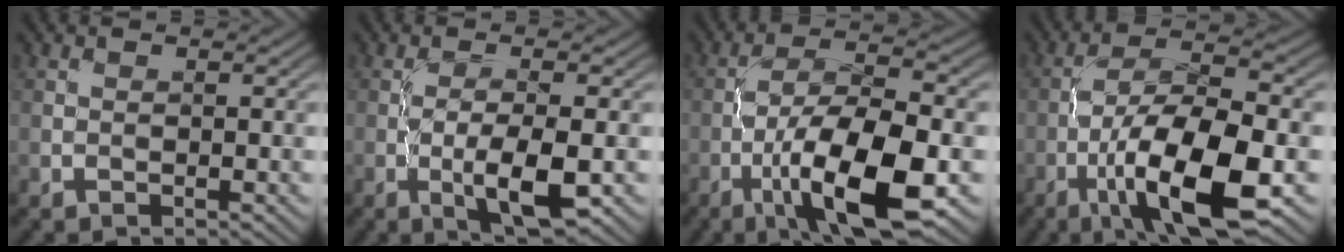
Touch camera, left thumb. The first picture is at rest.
{"total": 5.5, "force": [-1.4, 1.5, 5.1], "torque": [-0.096, -0.001, -0.025]}
{"total": 13.2, "force": [-5.1, 4.3, 11.4], "torque": [-0.206, -0.003, -0.092]}
{"total": 13.5, "force": [-5.2, 4.5, 11.6], "torque": [-0.211, -0.002, -0.096]}